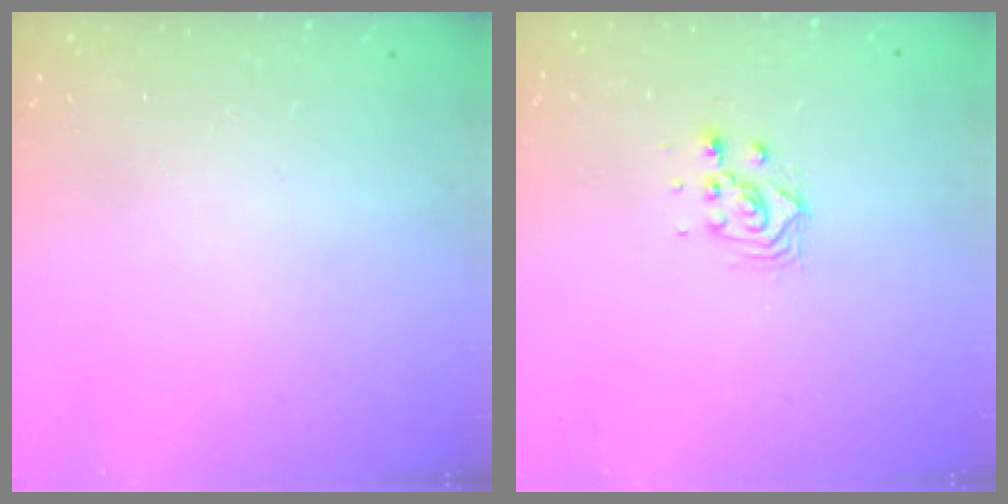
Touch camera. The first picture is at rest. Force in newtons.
{"total": 4.8, "press": 4.8, "slide": 0.1}